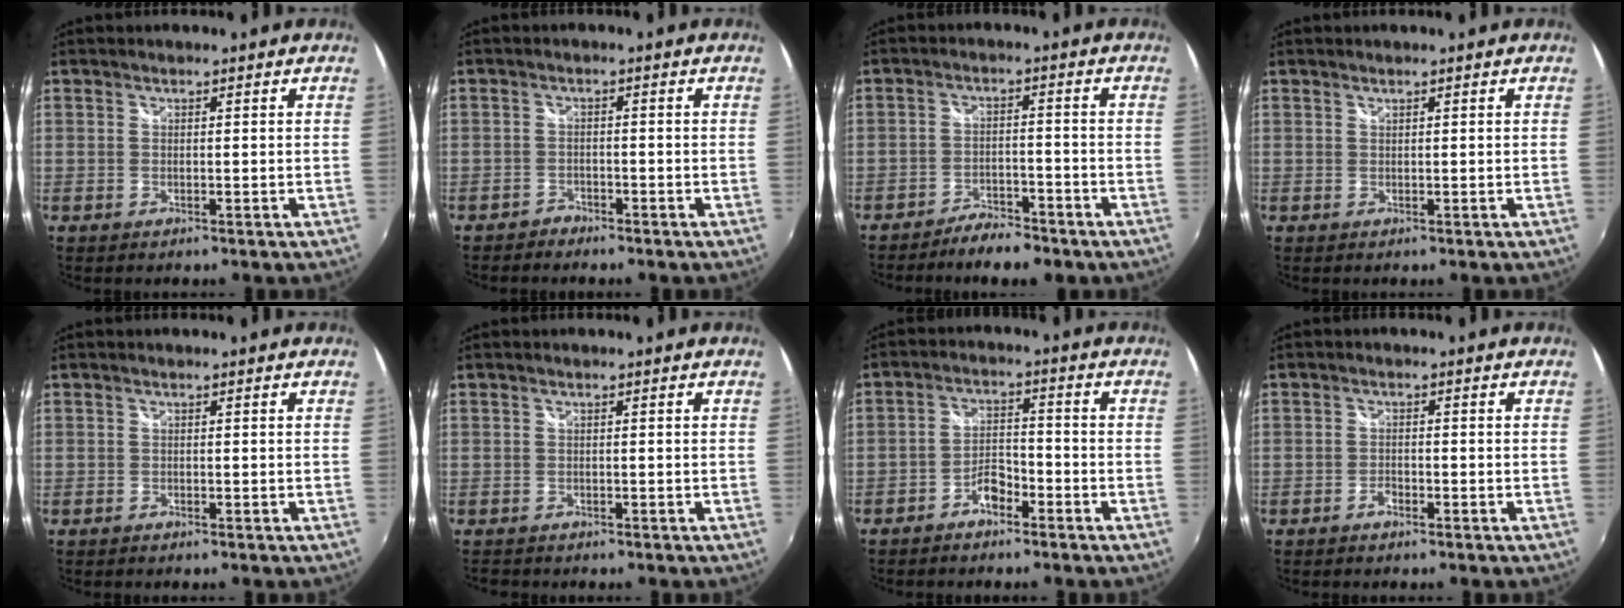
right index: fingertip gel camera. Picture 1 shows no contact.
{"total": 2.2, "force": [-2.0, 1.0, -0.2], "torque": [-0.004, 0.002, -0.039]}
{"total": 6.9, "force": [-5.8, 2.3, 2.9], "torque": [-0.076, 0.002, -0.088]}
{"total": 0.0}
{"total": 0.6, "force": [-0.5, 0.2, 0.1], "torque": [-0.002, -0.004, -0.011]}
{"total": 2.0, "force": [-1.8, 0.8, 0.4], "torque": [-0.013, -0.011, -0.026]}
{"total": 4.4, "force": [-3.3, 1.9, 2.2], "torque": [-0.052, 0.014, -0.057]}
{"total": 1.5, "force": [-1.2, 0.5, 0.7], "torque": [-0.019, 0.003, -0.024]}